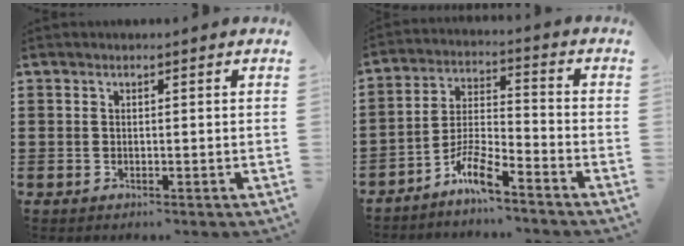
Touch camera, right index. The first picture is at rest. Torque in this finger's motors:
{"motor_torque": [1.09, -1.04, 0.12, 0.02]}